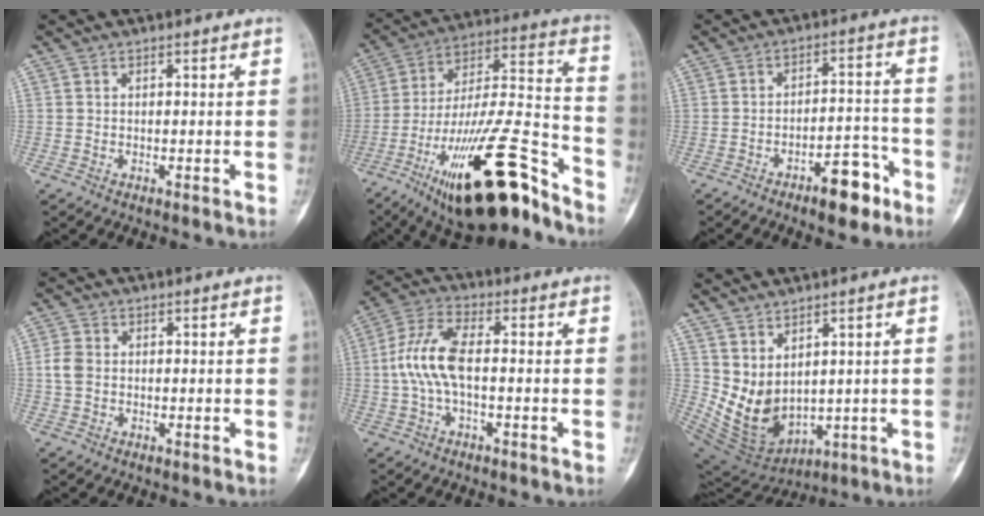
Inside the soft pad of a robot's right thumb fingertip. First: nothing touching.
{"total": 27.8, "force": [-16.8, 8.1, 20.6], "torque": [-0.316, 0.082, -0.271]}
{"total": 8.9, "force": [-5.5, 3.7, 6.0], "torque": [-0.074, 0.047, -0.078]}
{"total": 3.3, "force": [-0.1, 2.6, 2.0], "torque": [-0.046, 0.006, -0.007]}
{"total": 9.7, "force": [-0.5, 4.4, 8.6], "torque": [-0.193, 0.030, -0.015]}
{"total": 10.6, "force": [2.5, 6.9, 7.6], "torque": [-0.113, -0.031, 0.079]}